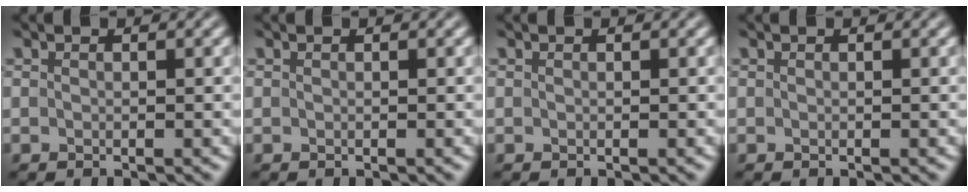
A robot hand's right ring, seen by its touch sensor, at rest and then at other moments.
{"total": 0.0}
{"total": 0.0}
{"total": 0.0}